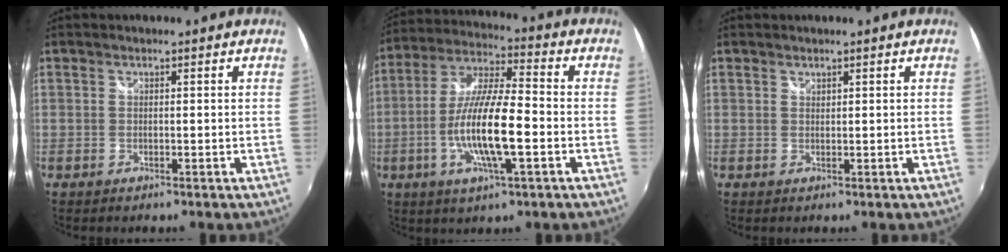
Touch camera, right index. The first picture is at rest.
{"total": 14.4, "force": [-3.9, 2.8, 13.6], "torque": [-0.270, -0.007, -0.073]}
{"total": 0.6, "force": [0.5, 0.2, 0.0], "torque": [0.001, 0.000, 0.010]}